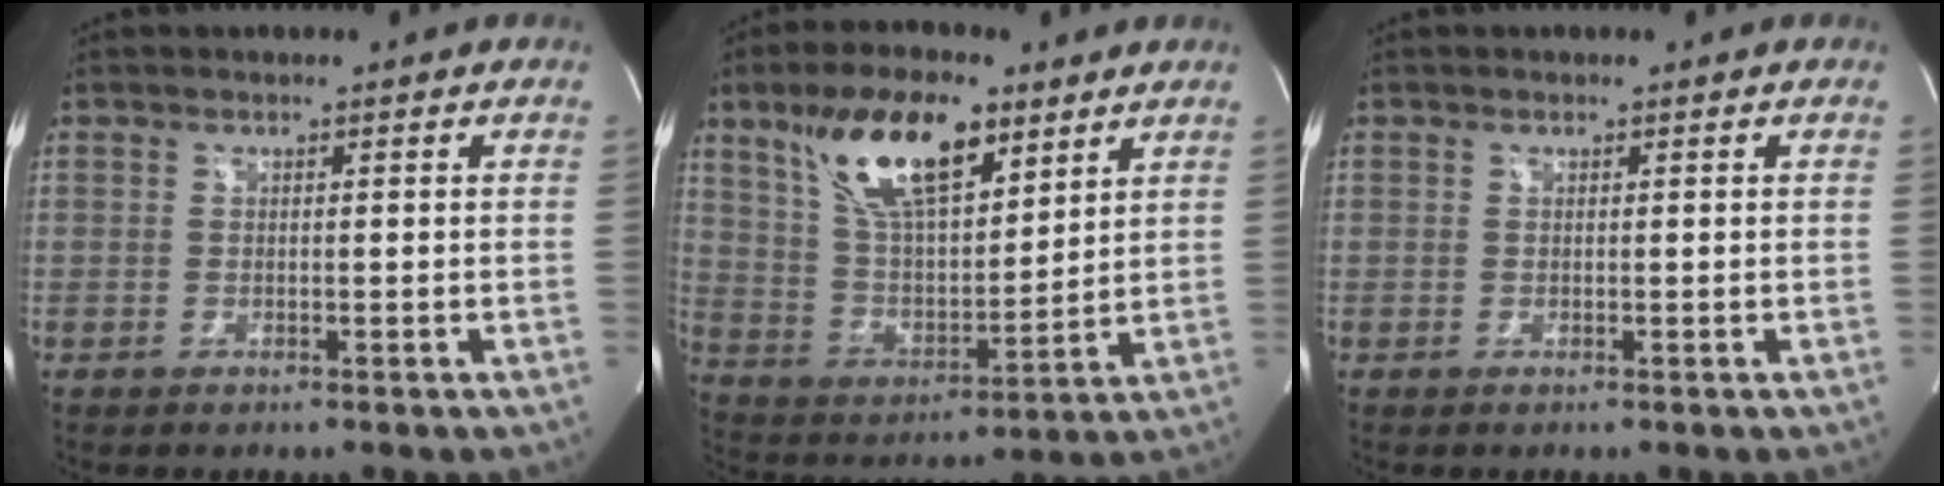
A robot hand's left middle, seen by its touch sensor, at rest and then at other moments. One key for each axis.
{"total": 16.1, "fx": 9.3, "fy": 5.7, "fz": 11.8, "tx": -0.220, "ty": 0.015, "tz": 0.174}
{"total": 0.0}